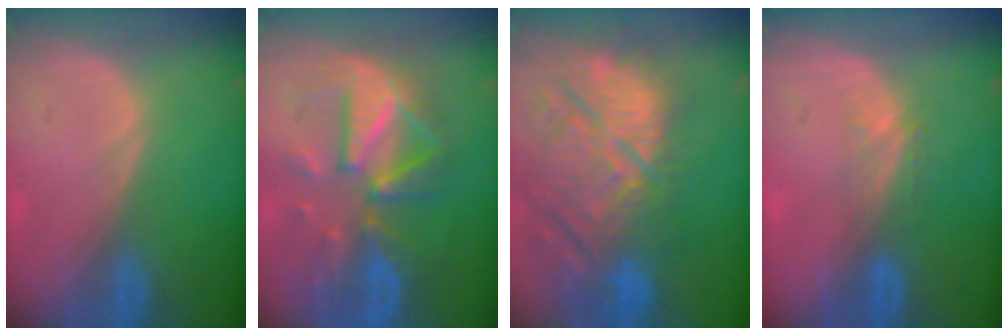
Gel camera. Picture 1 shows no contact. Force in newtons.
{"total": 10.3, "press": 10.3, "slide": 0.8}
{"total": 14.5, "press": 12.7, "slide": 7.1}
{"total": 2.8, "press": 2.1, "slide": 1.7}